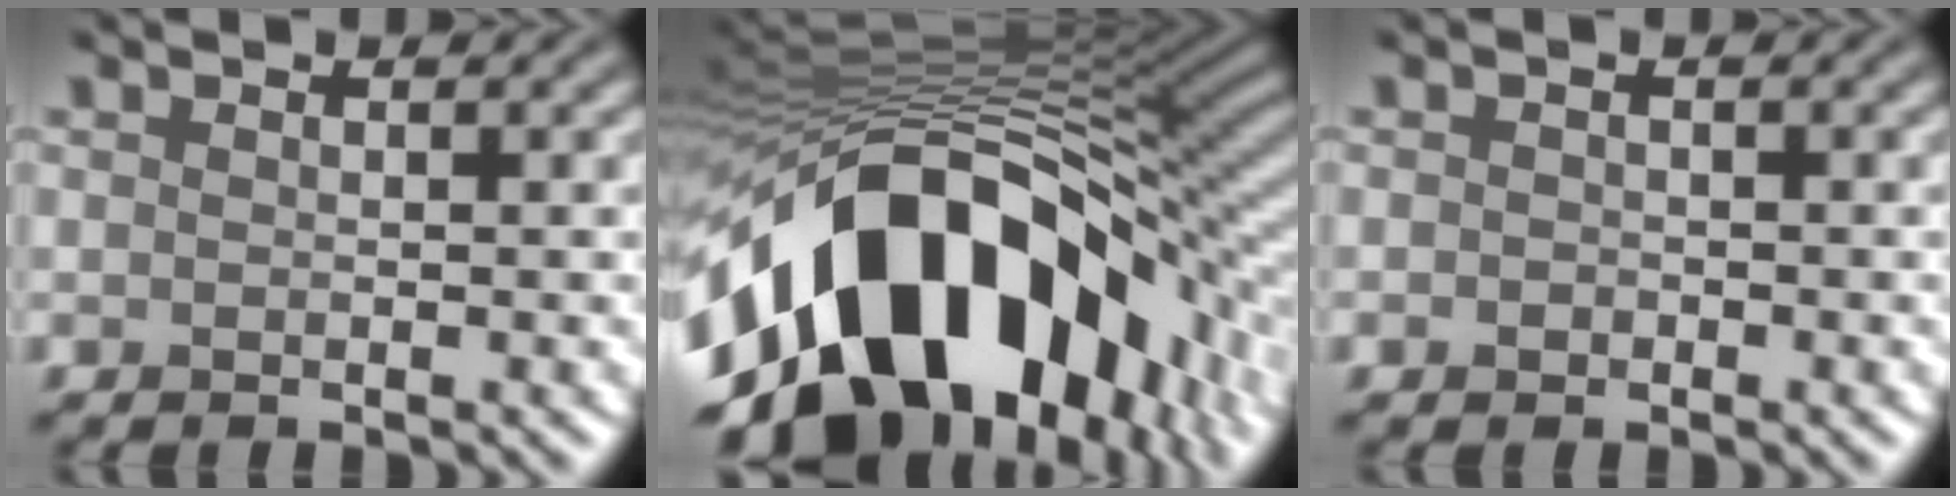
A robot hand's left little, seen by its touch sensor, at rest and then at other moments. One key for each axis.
{"total": 17.0, "fx": -6.9, "fy": 9.8, "fz": 12.1, "tx": -0.195, "ty": -0.008, "tz": -0.098}
{"total": 0.7, "fx": -0.3, "fy": 0.6, "fz": 0.2, "tx": -0.002, "ty": -0.002, "tz": -0.006}